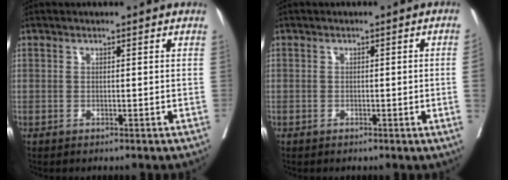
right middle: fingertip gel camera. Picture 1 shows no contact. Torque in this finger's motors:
{"motor_torque": [1.03, -1.11, -0.07, -0.21]}